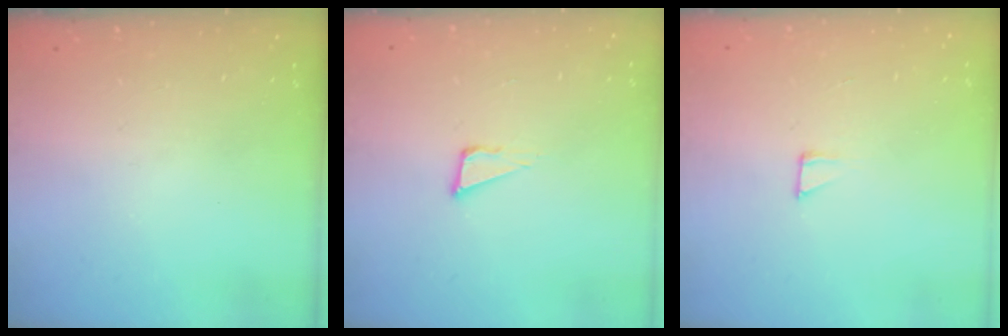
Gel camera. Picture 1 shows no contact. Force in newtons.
{"total": 3.8, "press": 3.7, "slide": 0.9}
{"total": 3.6, "press": 3.6, "slide": 0.3}